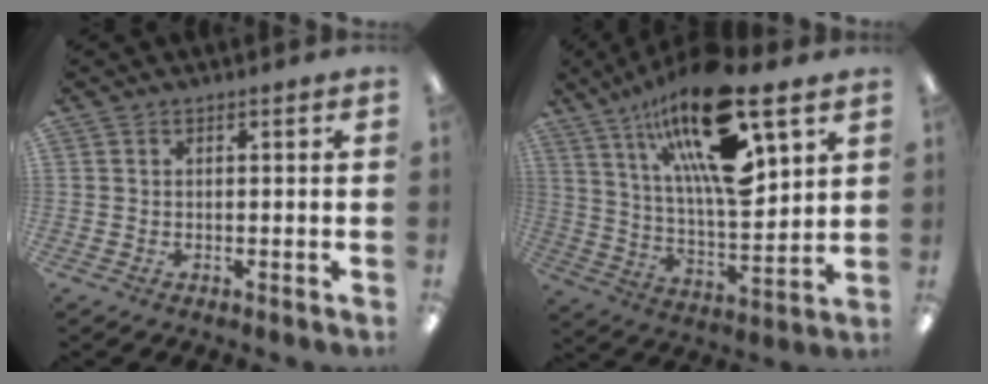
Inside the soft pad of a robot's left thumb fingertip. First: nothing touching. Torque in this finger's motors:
{"motor_torque": [2.55, 2.45, 2.03, -0.74, 0.22]}